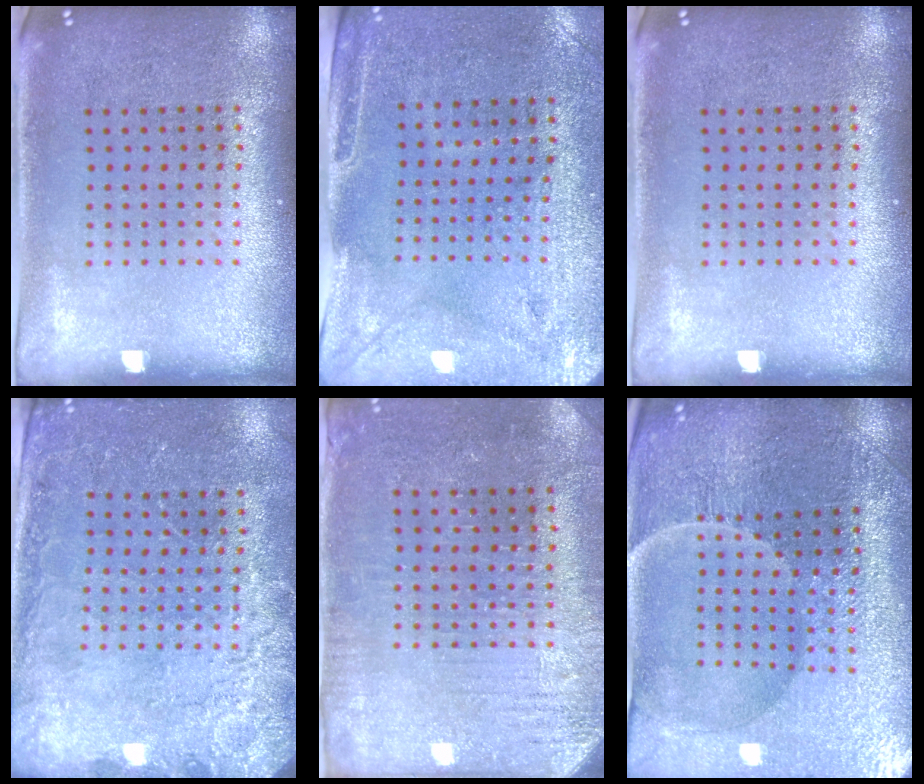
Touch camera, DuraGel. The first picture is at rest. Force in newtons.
{"total": 3.0, "press": 2.5, "slide": 1.5}
{"total": 0.0}
{"total": 2.5, "press": 2.4, "slide": 0.7}
{"total": 3.0, "press": 2.8, "slide": 0.8}
{"total": 4.1, "press": 4.0, "slide": 0.5}